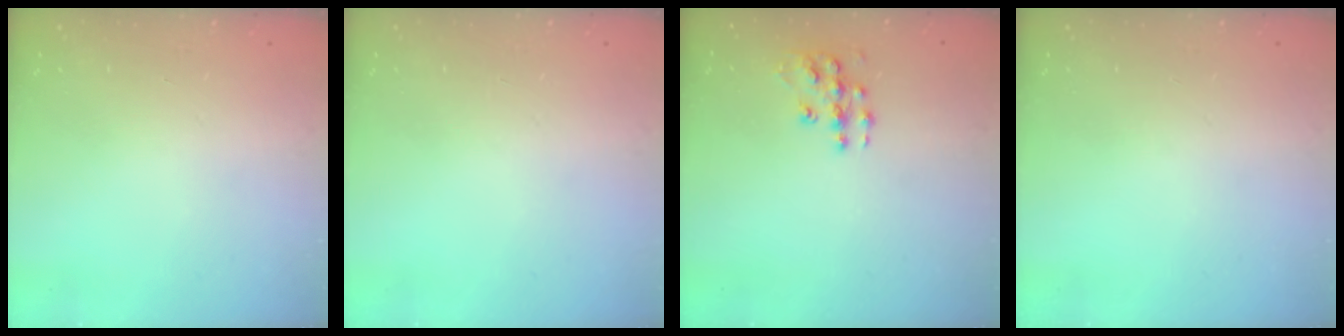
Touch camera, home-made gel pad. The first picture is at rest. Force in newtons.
{"total": 0.0}
{"total": 8.9, "press": 8.8, "slide": 0.6}
{"total": 0.0}